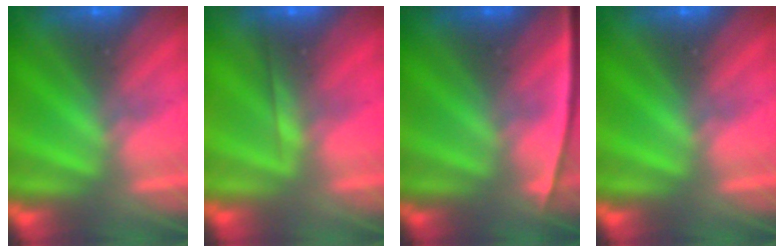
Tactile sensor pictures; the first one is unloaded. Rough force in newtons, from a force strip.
{"total": 1.9}
{"total": 2.3}
{"total": 0.0}